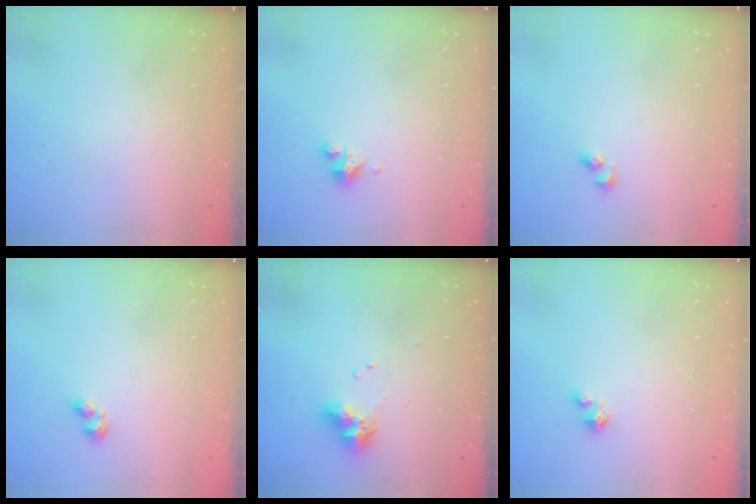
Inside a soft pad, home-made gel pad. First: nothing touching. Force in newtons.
{"total": 3.1, "press": 3.1, "slide": 0.4}
{"total": 2.7, "press": 2.5, "slide": 1.2}
{"total": 2.2, "press": 2.1, "slide": 0.7}
{"total": 9.0, "press": 8.9, "slide": 0.9}
{"total": 2.0, "press": 2.0, "slide": 0.1}